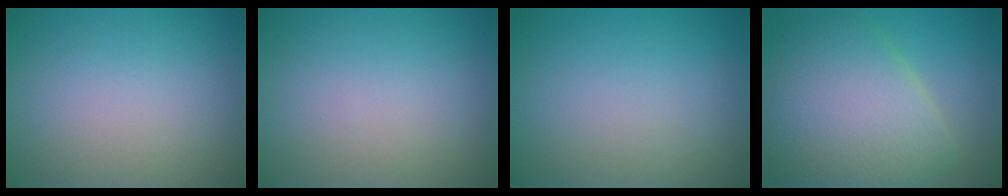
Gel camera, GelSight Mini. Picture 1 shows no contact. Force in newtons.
{"total": 0.0}
{"total": 0.0}
{"total": 9.6, "press": 9.6, "slide": 0.4}